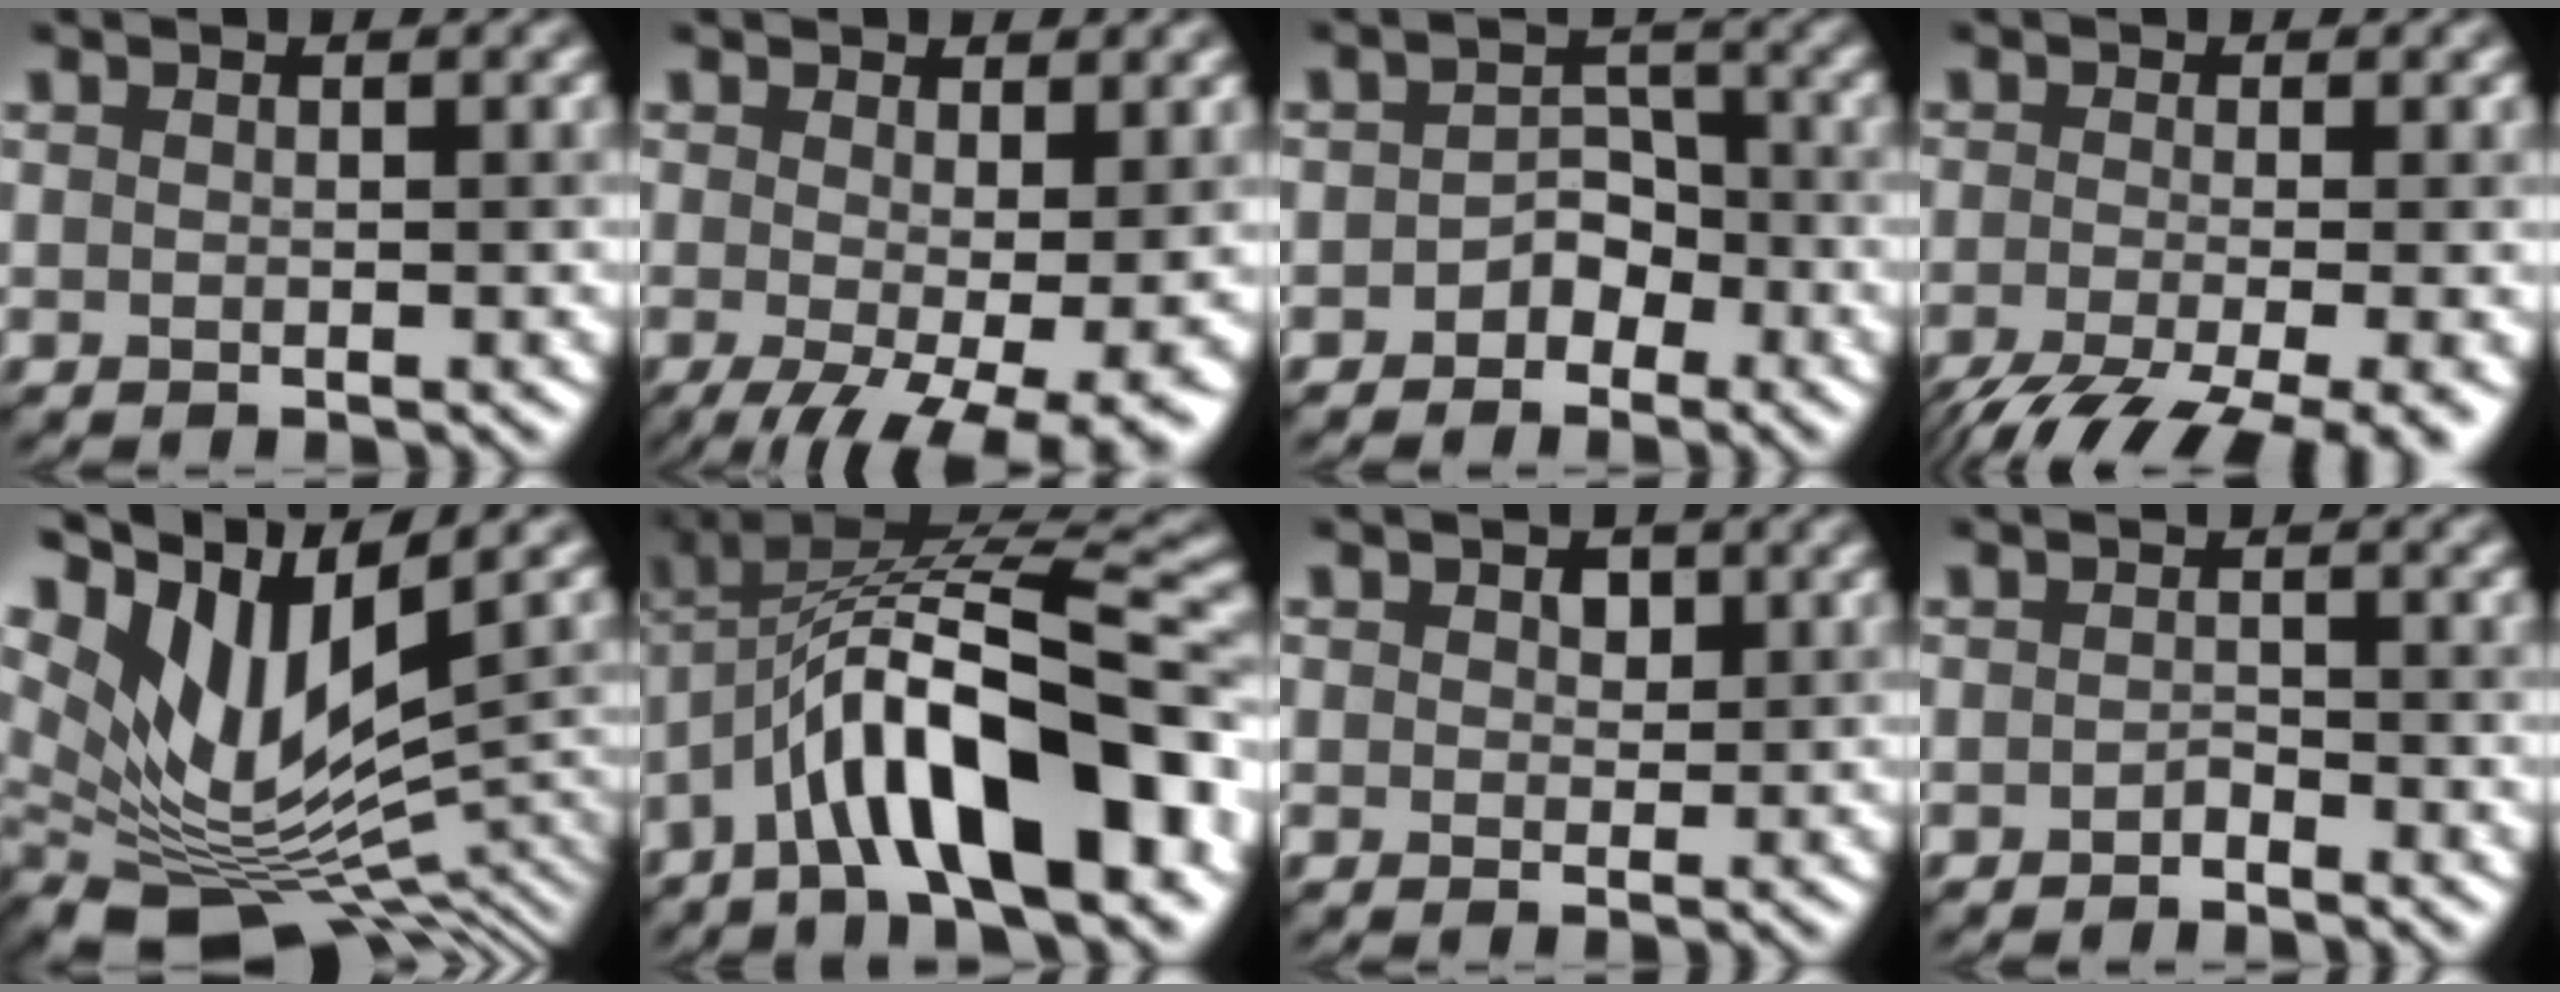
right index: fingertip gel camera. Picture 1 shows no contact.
{"total": 7.9, "force": [-2.1, 2.6, 7.1], "torque": [-0.115, -0.025, -0.016]}
{"total": 2.0, "force": [-1.2, 1.5, 0.4], "torque": [-0.010, 0.008, -0.021]}
{"total": 9.2, "force": [-5.3, 3.0, 6.9], "torque": [-0.107, -0.028, -0.079]}
{"total": 10.5, "force": [2.7, 5.3, 8.6], "torque": [-0.154, -0.004, 0.066]}
{"total": 12.5, "force": [-5.2, 3.7, 10.8], "torque": [-0.176, 0.020, -0.082]}
{"total": 1.2, "force": [0.6, 1.0, 0.2], "torque": [-0.007, -0.001, 0.011]}
{"total": 0.7, "force": [-0.7, 0.0, -0.2], "torque": [-0.006, 0.002, -0.009]}